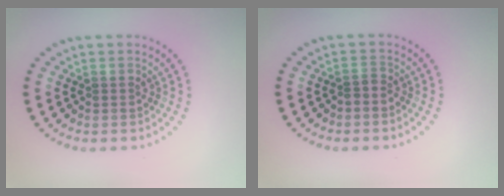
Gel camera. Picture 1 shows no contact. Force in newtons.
{"total": 0.8, "press": 0.5, "slide": 0.7}